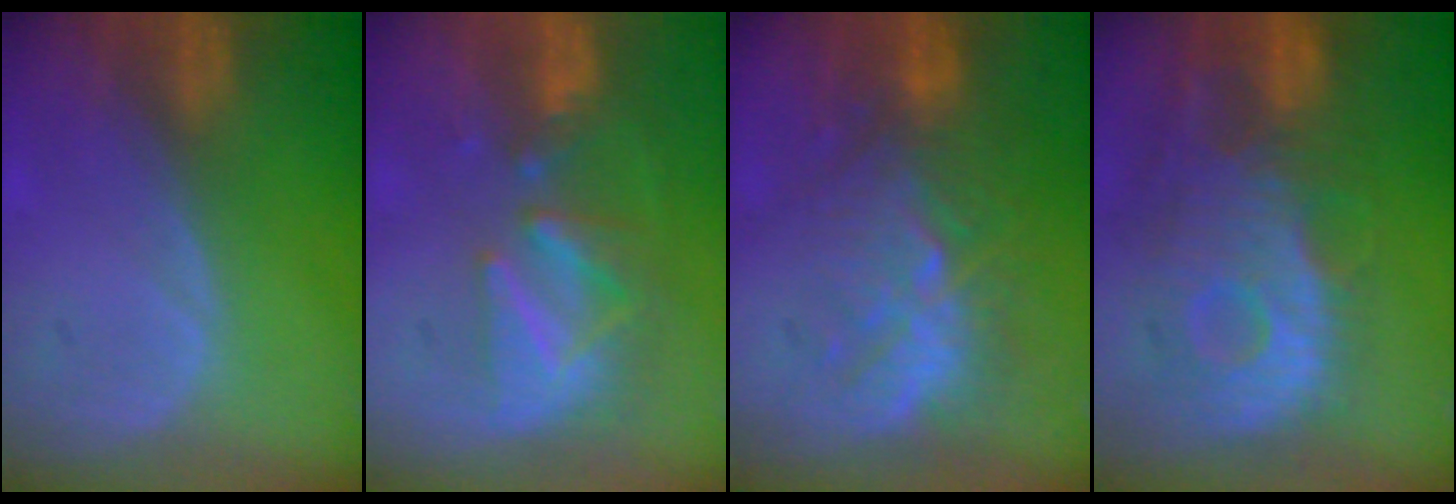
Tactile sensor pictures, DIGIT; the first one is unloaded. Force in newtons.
{"total": 8.6, "press": 8.0, "slide": 3.1}
{"total": 9.1, "press": 9.0, "slide": 1.6}
{"total": 11.8, "press": 10.6, "slide": 5.1}